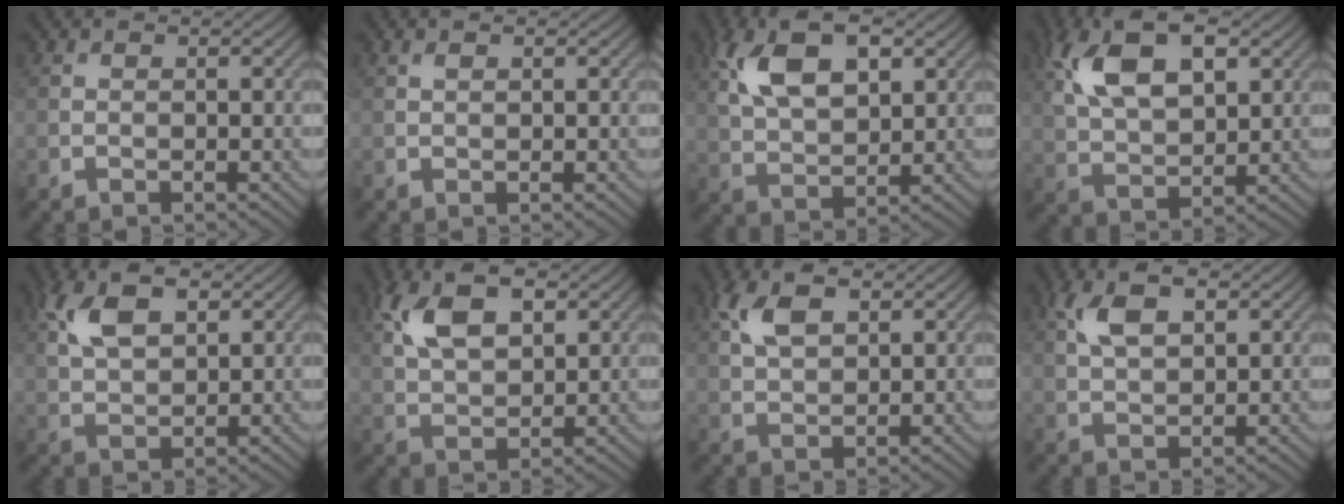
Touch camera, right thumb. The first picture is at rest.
{"total": 1.0, "force": [0.5, 0.4, 0.8], "torque": [-0.019, 0.001, 0.010]}
{"total": 10.8, "force": [4.3, 5.5, 8.3], "torque": [-0.179, 0.014, 0.082]}
{"total": 11.8, "force": [4.7, 5.9, 9.0], "torque": [-0.195, 0.017, 0.089]}
{"total": 8.0, "force": [3.6, 4.0, 6.0], "torque": [-0.134, 0.011, 0.069]}
{"total": 9.8, "force": [4.2, 5.0, 7.3], "torque": [-0.162, 0.013, 0.082]}
{"total": 6.6, "force": [3.1, 3.2, 4.9], "torque": [-0.114, 0.010, 0.060]}
{"total": 6.9, "force": [3.0, 3.3, 5.2], "torque": [-0.113, 0.009, 0.057]}